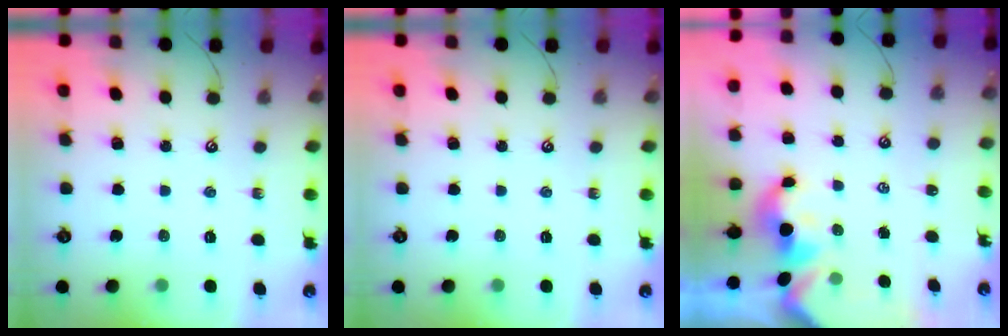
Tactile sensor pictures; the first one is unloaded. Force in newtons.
{"total": 0.0}
{"total": 1.5, "press": 1.5, "slide": 0.2}